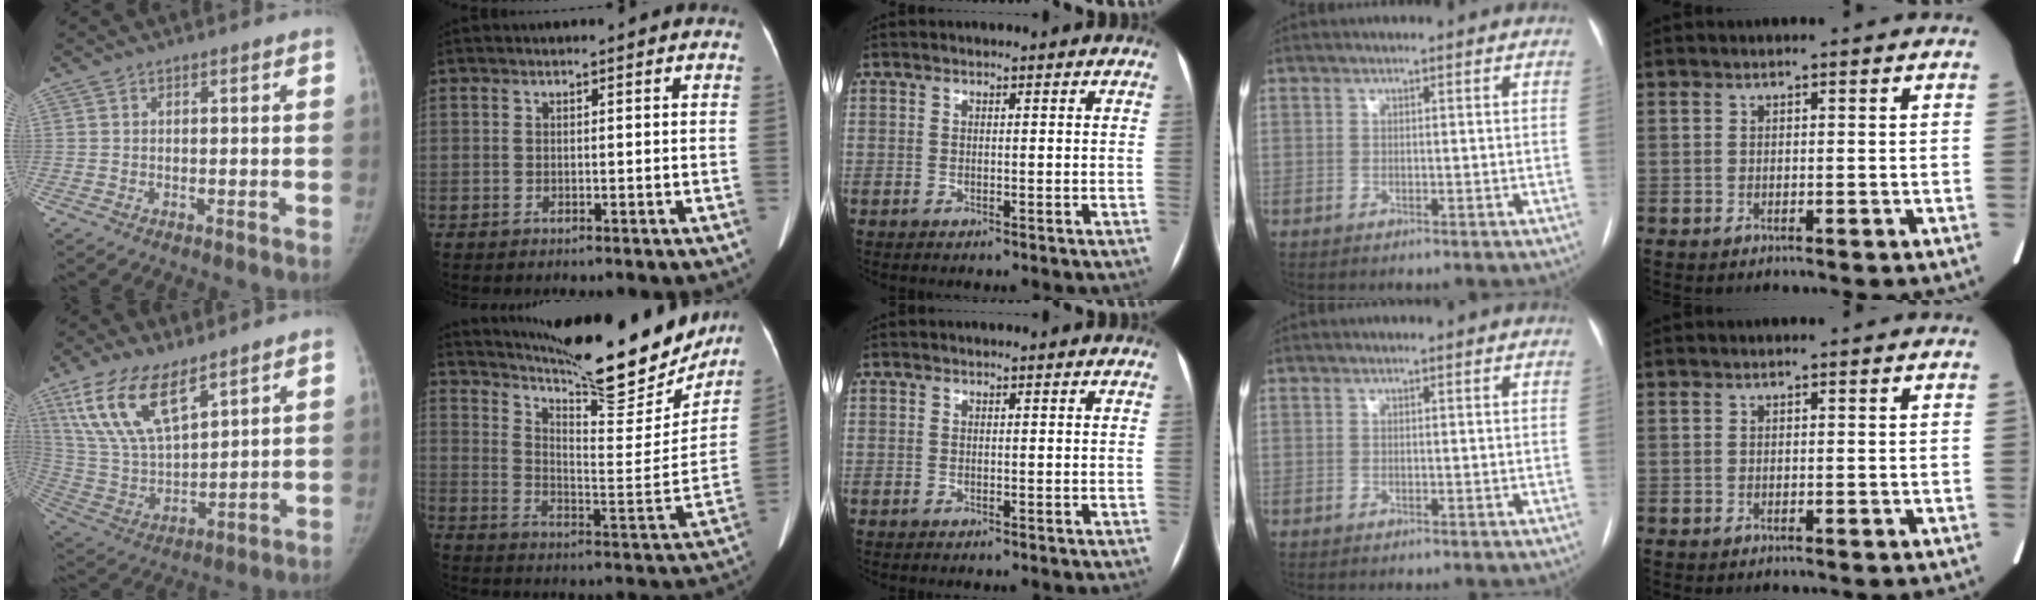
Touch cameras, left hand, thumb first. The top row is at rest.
{"thumb": {"total": 16.1, "force": [9.7, 6.8, 11.0], "torque": [-0.202, -0.035, 0.198]}, "index": {"total": 22.3, "force": [19.8, 3.7, 9.7], "torque": [-0.154, -0.042, 0.278]}}